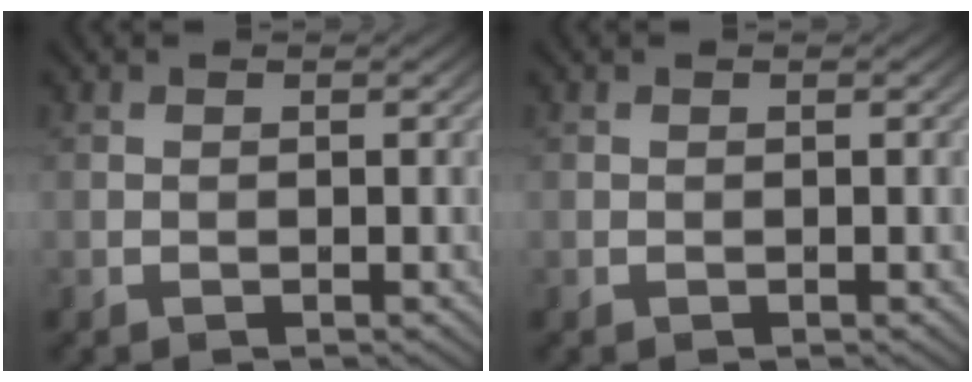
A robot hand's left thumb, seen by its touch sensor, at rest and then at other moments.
{"total": 0.0}